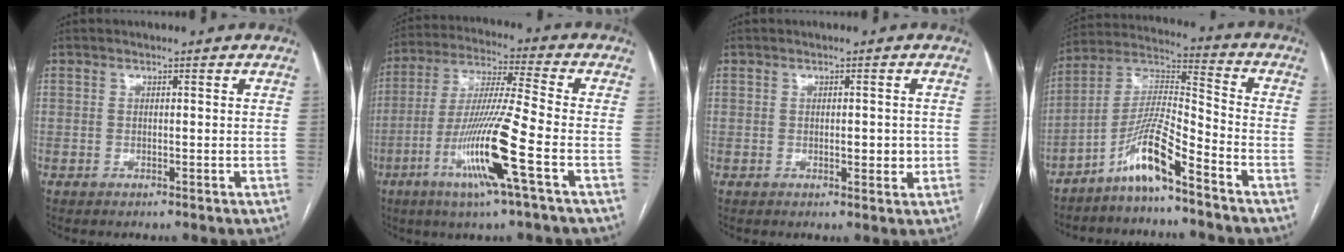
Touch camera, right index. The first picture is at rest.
{"total": 14.6, "force": [-5.6, -1.1, 13.4], "torque": [-0.269, -0.018, -0.111]}
{"total": 2.4, "force": [-0.2, 1.1, 2.1], "torque": [-0.029, -0.001, 0.000]}
{"total": 10.2, "force": [-6.8, 0.5, 7.5], "torque": [-0.158, 0.007, -0.134]}